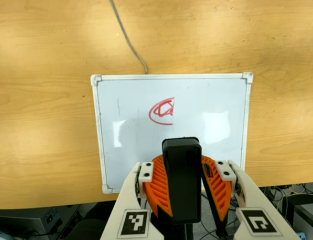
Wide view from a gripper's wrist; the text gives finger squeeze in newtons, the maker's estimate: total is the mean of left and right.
{"total": 9.8, "left": 10.2, "right": 9.4}